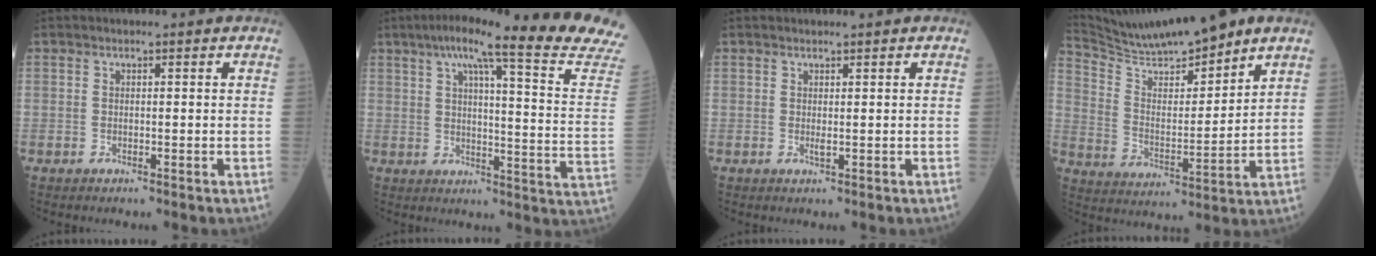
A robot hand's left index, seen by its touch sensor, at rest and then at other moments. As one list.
[{"total": 22.9, "force": [19.3, -1.8, 12.3], "torque": [-0.180, -0.059, 0.234]}, {"total": 1.5, "force": [0.9, 0.2, 1.2], "torque": [-0.028, 0.001, 0.017]}, {"total": 14.1, "force": [13.0, 0.1, 5.5], "torque": [-0.113, 0.006, 0.237]}]